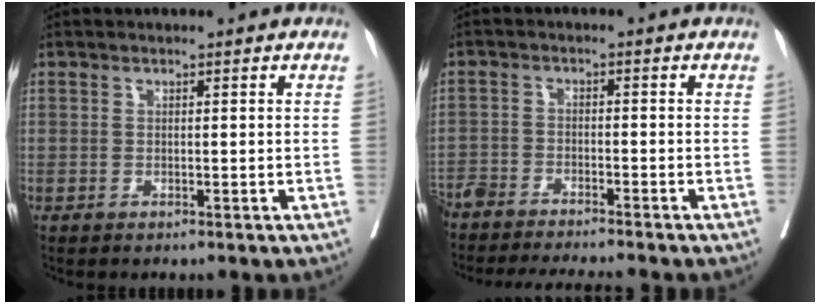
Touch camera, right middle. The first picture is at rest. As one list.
[{"total": 12.3, "force": [-11.3, 0.8, 4.8], "torque": [-0.070, -0.010, -0.173]}]